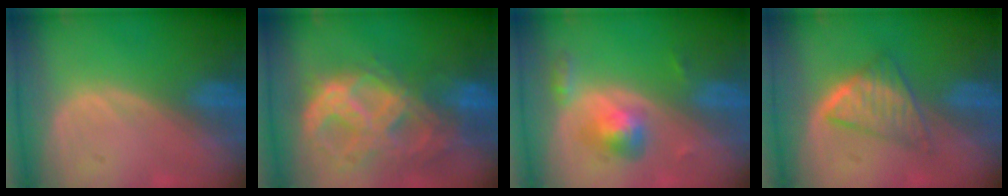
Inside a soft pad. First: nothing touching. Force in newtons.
{"total": 11.3, "press": 9.6, "slide": 6.0}
{"total": 4.4, "press": 4.4, "slide": 0.2}
{"total": 5.4, "press": 5.1, "slide": 1.5}